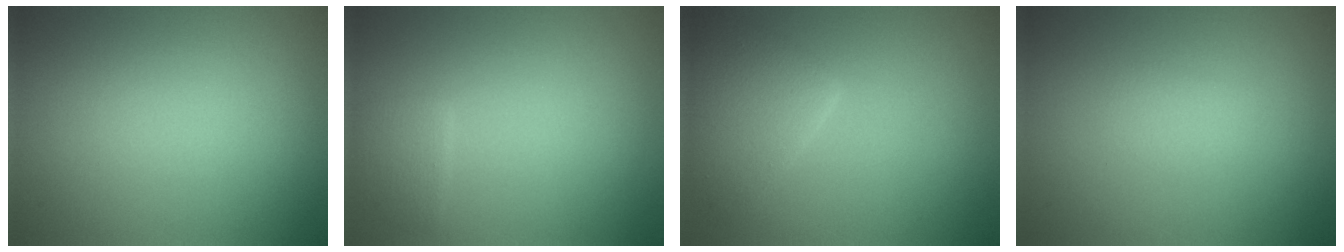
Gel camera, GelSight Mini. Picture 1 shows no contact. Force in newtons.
{"total": 1.4, "press": 1.4, "slide": 0.1}
{"total": 3.4, "press": 3.4, "slide": 0.2}
{"total": 0.6, "press": 0.6, "slide": 0.1}